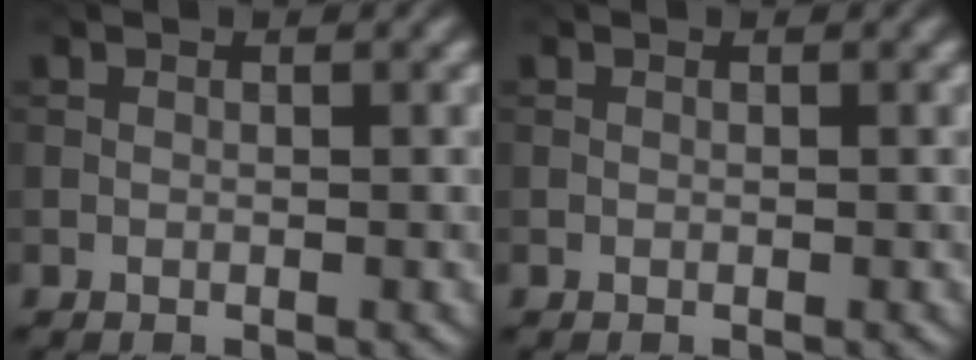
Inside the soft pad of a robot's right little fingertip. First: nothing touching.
{"total": 0.0}